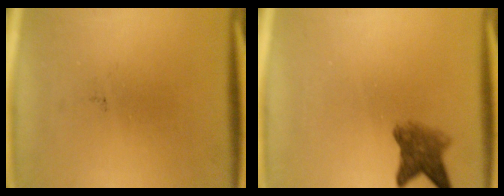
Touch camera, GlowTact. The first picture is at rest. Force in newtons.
{"total": 4.4}